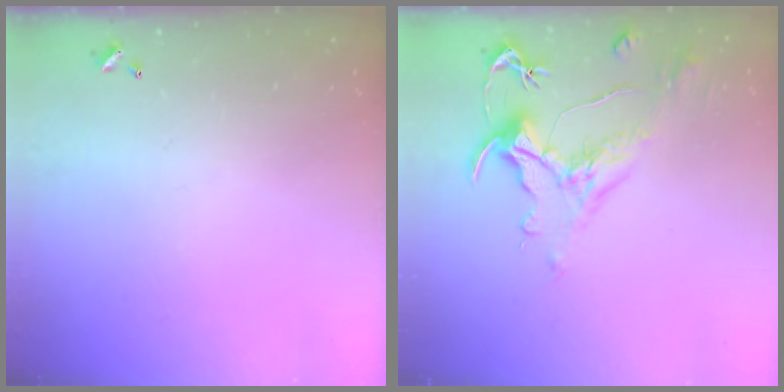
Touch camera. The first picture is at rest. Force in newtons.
{"total": 1.6, "press": 0.7, "slide": 1.5}